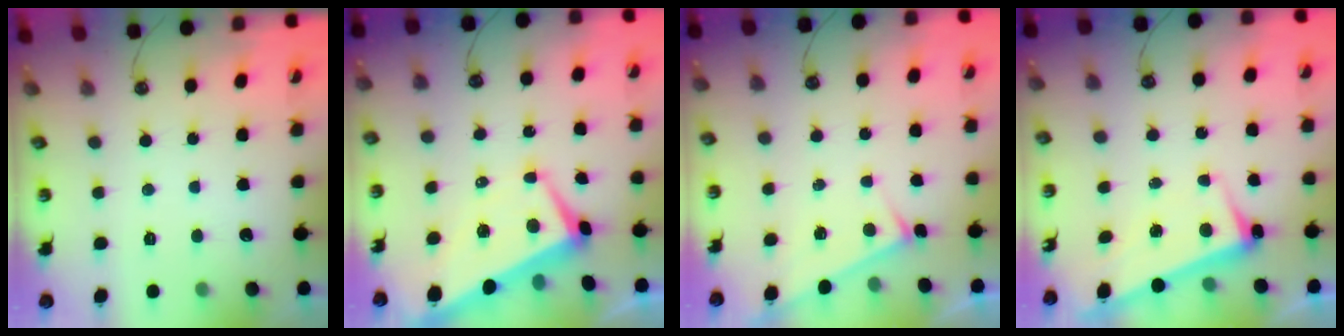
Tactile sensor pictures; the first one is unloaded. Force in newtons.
{"total": 2.2, "press": 1.9, "slide": 1.1}
{"total": 6.2, "press": 6.2, "slide": 0.2}
{"total": 3.3, "press": 3.1, "slide": 0.9}